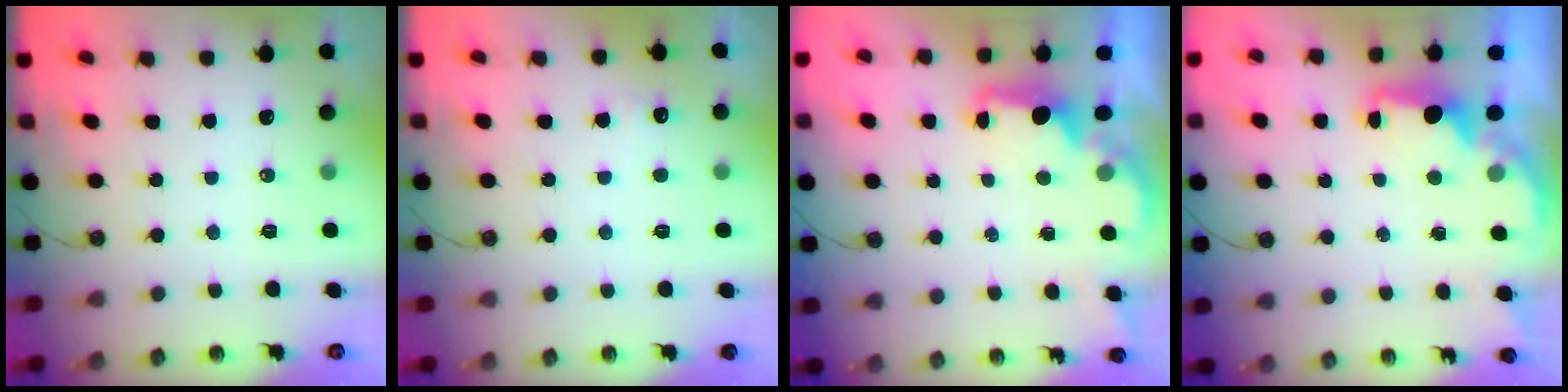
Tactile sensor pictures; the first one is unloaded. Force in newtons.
{"total": 3.2, "press": 3.0, "slide": 0.9}
{"total": 2.1, "press": 2.0, "slide": 0.8}
{"total": 2.4, "press": 2.2, "slide": 0.8}